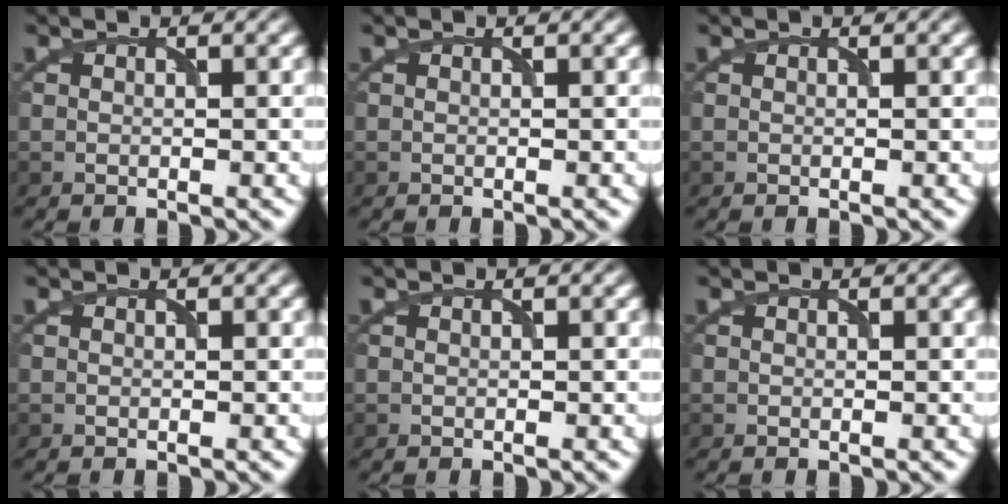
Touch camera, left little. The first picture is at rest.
{"total": 0.0}
{"total": 0.0}
{"total": 0.0}
{"total": 0.0}
{"total": 0.0}